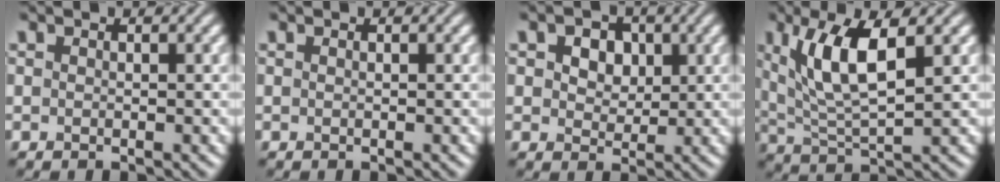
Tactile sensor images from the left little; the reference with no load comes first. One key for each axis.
{"total": 0.0}
{"total": 5.0, "fx": 2.1, "fy": 3.4, "fz": 3.0, "tx": -0.052, "ty": 0.017, "tz": 0.013}
{"total": 6.7, "fx": 2.3, "fy": 2.1, "fz": 6.0, "tx": -0.117, "ty": -0.002, "tz": 0.048}